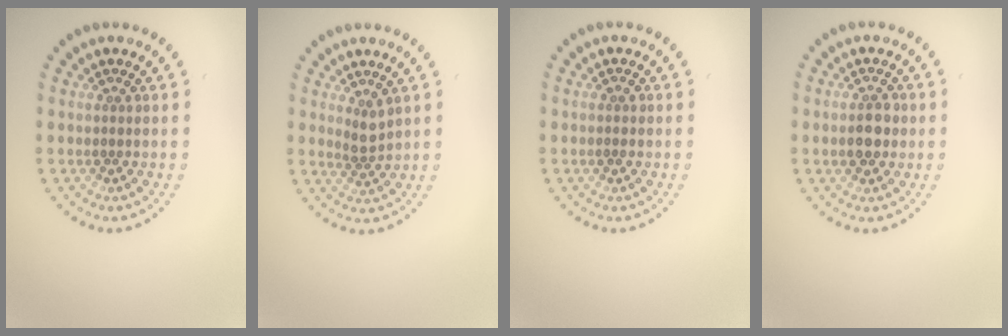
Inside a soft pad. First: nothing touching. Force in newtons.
{"total": 1.6, "press": 1.3, "slide": 1.0}
{"total": 0.8, "press": 0.8, "slide": 0.0}
{"total": 2.8, "press": 2.8, "slide": 0.2}